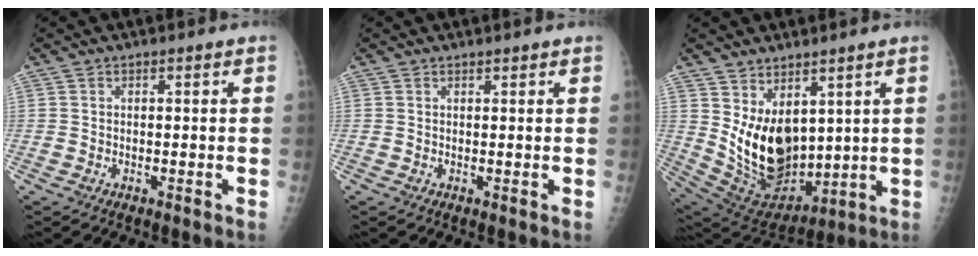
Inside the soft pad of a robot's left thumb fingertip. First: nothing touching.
{"total": 0.7, "force": [0.6, 0.2, 0.2], "torque": [-0.004, -0.003, 0.009]}
{"total": 14.3, "force": [3.6, 9.0, 10.5], "torque": [-0.146, -0.045, 0.101]}